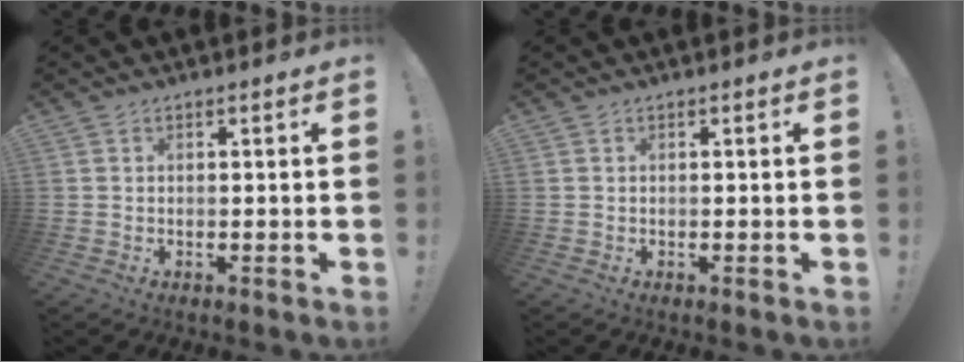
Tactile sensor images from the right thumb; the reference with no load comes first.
{"total": 0.0}